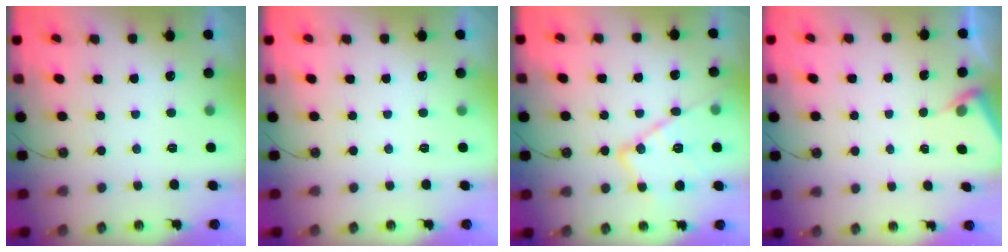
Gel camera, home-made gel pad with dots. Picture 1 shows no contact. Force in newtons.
{"total": 0.0}
{"total": 16.8, "press": 16.7, "slide": 1.5}
{"total": 3.3, "press": 3.3, "slide": 0.5}